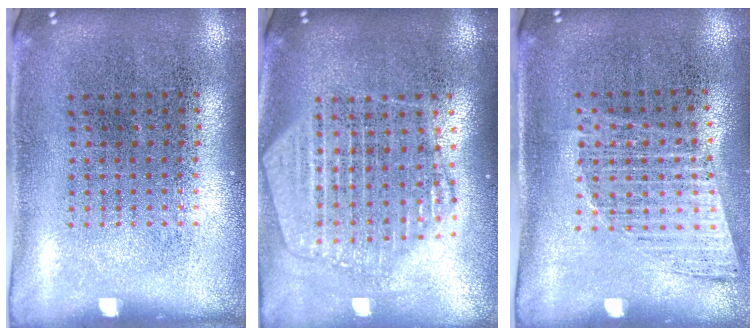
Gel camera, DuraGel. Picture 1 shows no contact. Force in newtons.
{"total": 2.0, "press": 1.8, "slide": 0.8}
{"total": 1.0, "press": 1.0, "slide": 0.4}